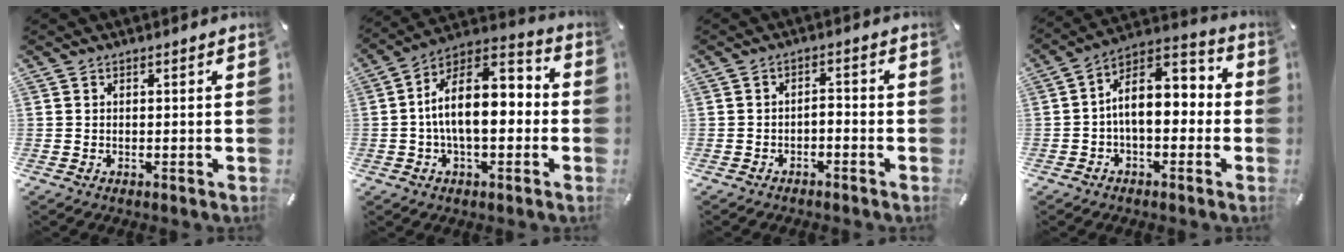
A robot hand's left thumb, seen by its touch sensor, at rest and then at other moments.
{"total": 14.6, "force": [-1.5, 8.3, 11.9], "torque": [-0.204, 0.004, -0.027]}
{"total": 2.5, "force": [-2.1, 0.9, 1.0], "torque": [-0.020, 0.014, -0.043]}
{"total": 10.2, "force": [-0.8, 6.9, 7.4], "torque": [-0.129, 0.002, -0.013]}